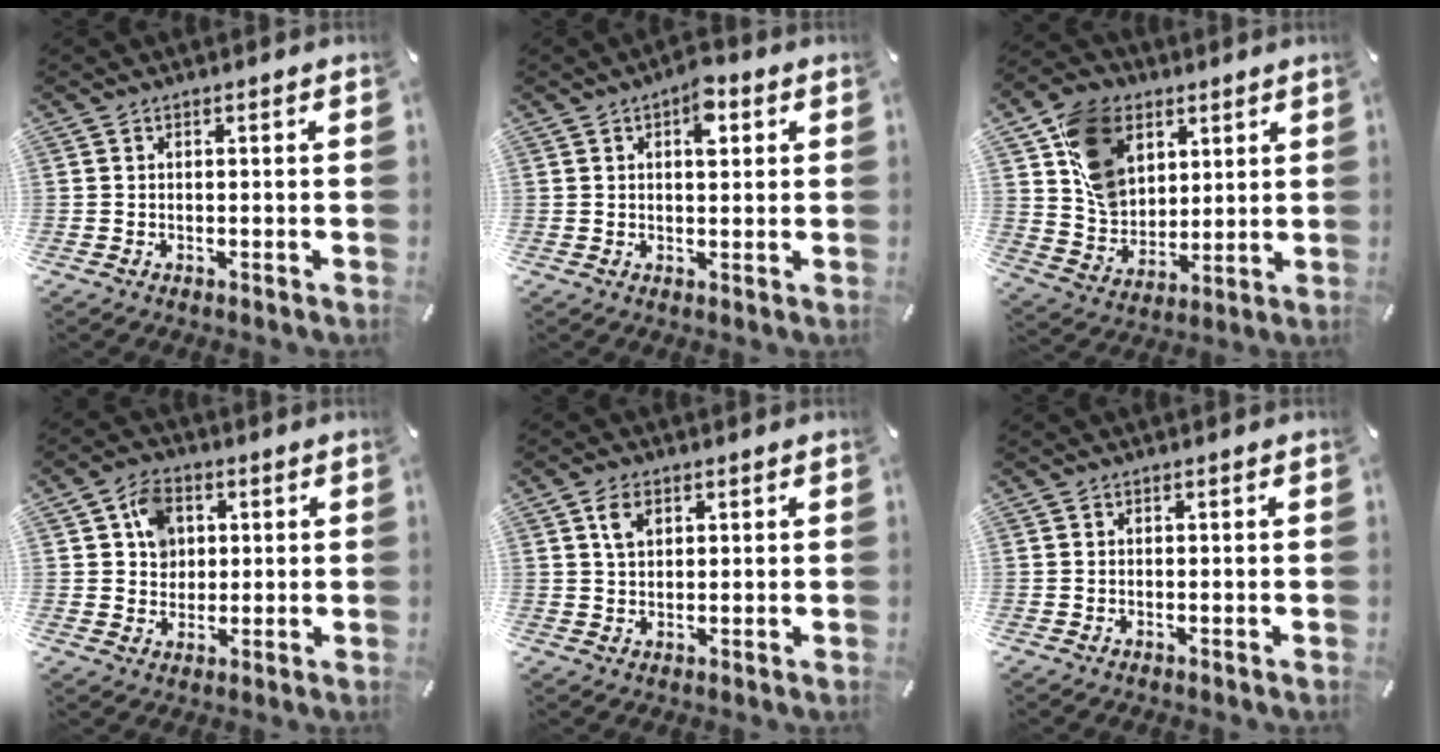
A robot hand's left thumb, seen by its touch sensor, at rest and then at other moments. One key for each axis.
{"total": 5.6, "fx": 2.1, "fy": 3.0, "fz": 4.3, "tx": -0.050, "ty": -0.007, "tz": 0.028}
{"total": 13.7, "fx": 5.7, "fy": 10.8, "fz": 6.3, "tx": -0.131, "ty": -0.006, "tz": 0.115}
{"total": 7.5, "fx": 2.2, "fy": 6.5, "fz": 3.0, "tx": -0.044, "ty": 0.006, "tz": 0.039}
{"total": 4.1, "fx": 1.8, "fy": 2.8, "fz": 2.5, "tx": -0.047, "ty": 0.003, "tz": 0.031}
{"total": 0.0}